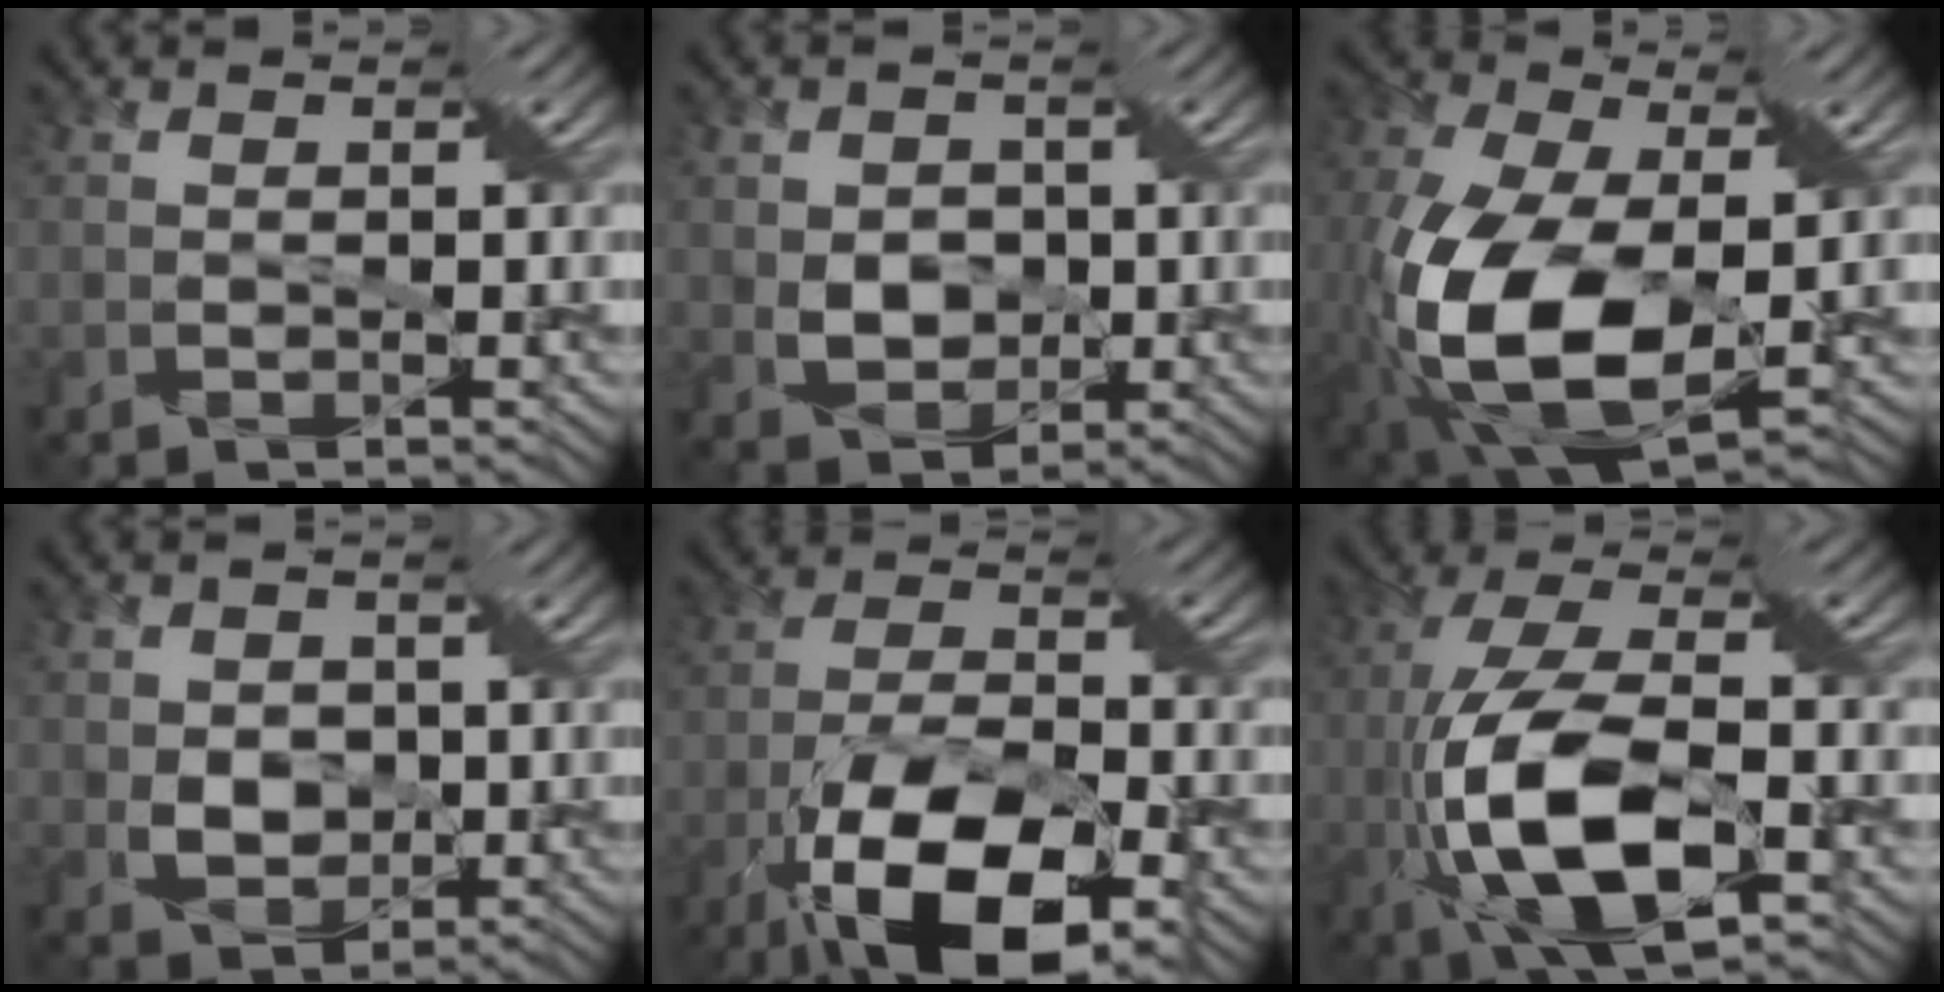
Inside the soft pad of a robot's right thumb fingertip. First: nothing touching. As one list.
[{"total": 4.3, "force": [0.3, 3.4, 2.5], "torque": [-0.079, -0.008, 0.001]}, {"total": 15.5, "force": [-2.7, 8.1, 12.9], "torque": [-0.313, -0.040, -0.040]}, {"total": 4.1, "force": [0.3, 3.3, 2.4], "torque": [-0.069, -0.007, -0.001]}, {"total": 15.9, "force": [-8.5, 6.2, 12.0], "torque": [-0.243, -0.024, -0.151]}, {"total": 13.7, "force": [-3.8, 4.7, 12.3], "torque": [-0.278, -0.008, -0.075]}]